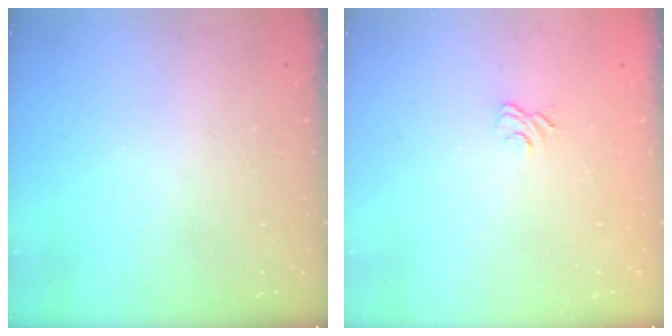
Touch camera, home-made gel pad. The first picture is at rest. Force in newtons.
{"total": 2.9, "press": 2.6, "slide": 1.3}